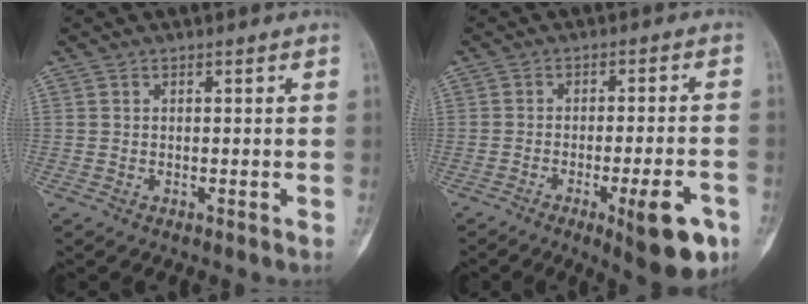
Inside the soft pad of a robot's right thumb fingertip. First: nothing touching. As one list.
[{"total": 10.0, "force": [-4.7, 2.5, 8.5], "torque": [-0.104, 0.014, -0.059]}]